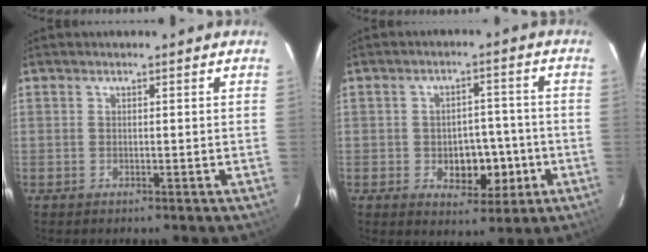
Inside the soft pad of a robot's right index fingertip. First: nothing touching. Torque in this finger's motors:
{"motor_torque": [0.31, 0.09, 0.14, 0.05]}